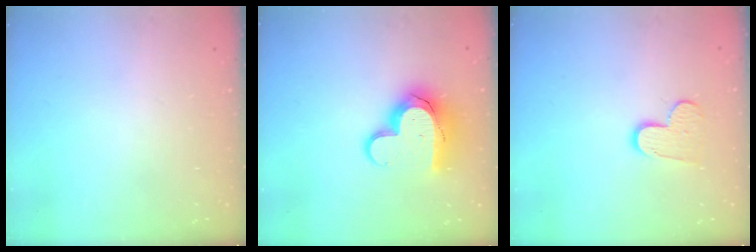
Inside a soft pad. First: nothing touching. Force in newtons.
{"total": 14.1, "press": 14.0, "slide": 1.2}
{"total": 9.1, "press": 9.1, "slide": 0.7}